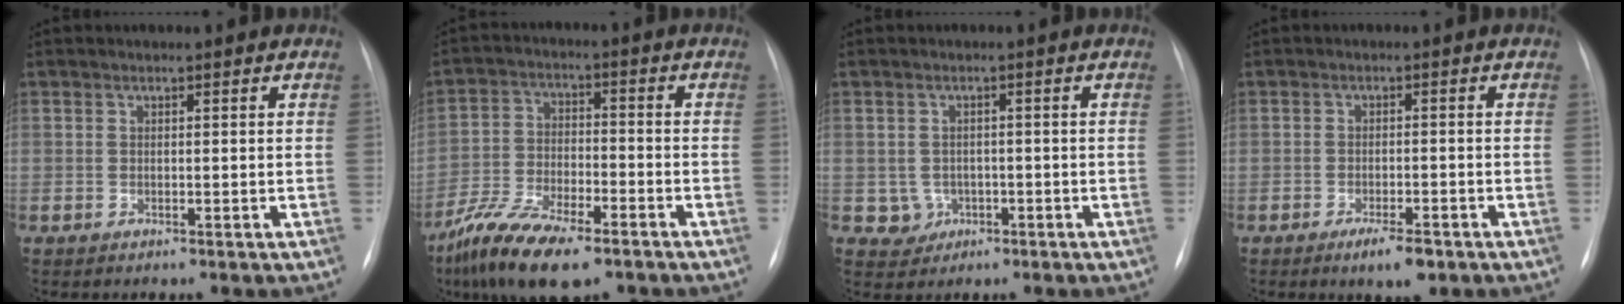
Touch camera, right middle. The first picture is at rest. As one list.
[{"total": 12.8, "force": [-8.8, 3.9, 8.3], "torque": [-0.160, -0.018, -0.161]}, {"total": 2.9, "force": [-0.8, 2.7, 0.4], "torque": [0.000, 0.007, -0.005]}, {"total": 4.1, "force": [-2.7, 1.0, 3.0], "torque": [-0.050, -0.004, -0.038]}]